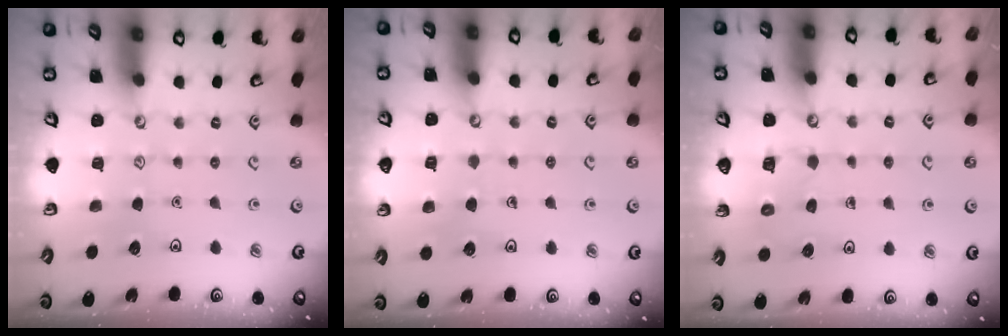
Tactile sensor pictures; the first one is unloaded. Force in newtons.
{"total": 4.0, "press": 4.0, "slide": 0.3}
{"total": 5.7, "press": 5.7, "slide": 0.3}